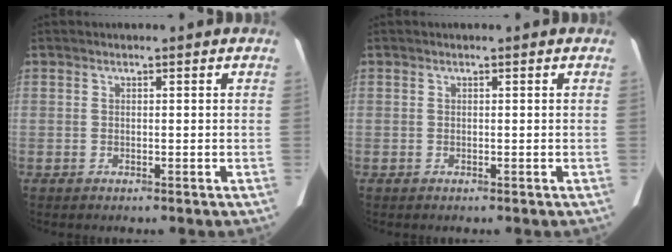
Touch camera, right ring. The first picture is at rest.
{"total": 0.0}